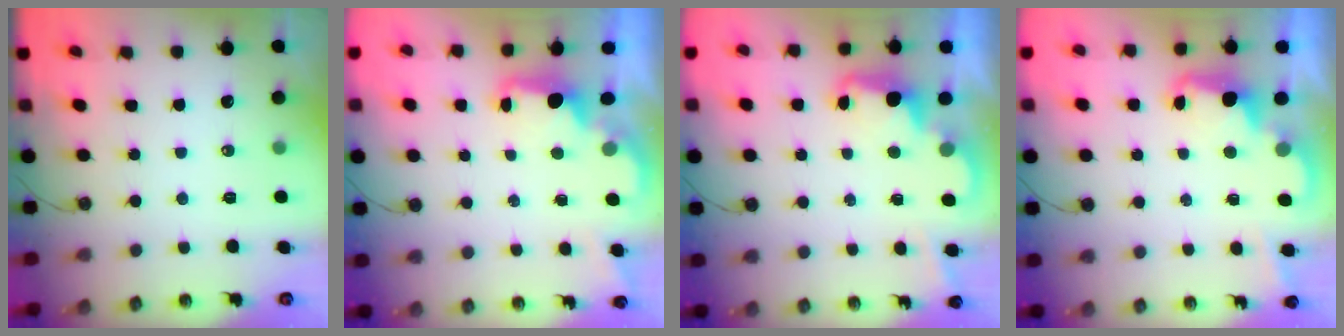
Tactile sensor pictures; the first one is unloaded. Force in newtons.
{"total": 2.0, "press": 1.9, "slide": 0.7}
{"total": 2.4, "press": 2.3, "slide": 0.7}
{"total": 2.4, "press": 2.3, "slide": 0.6}